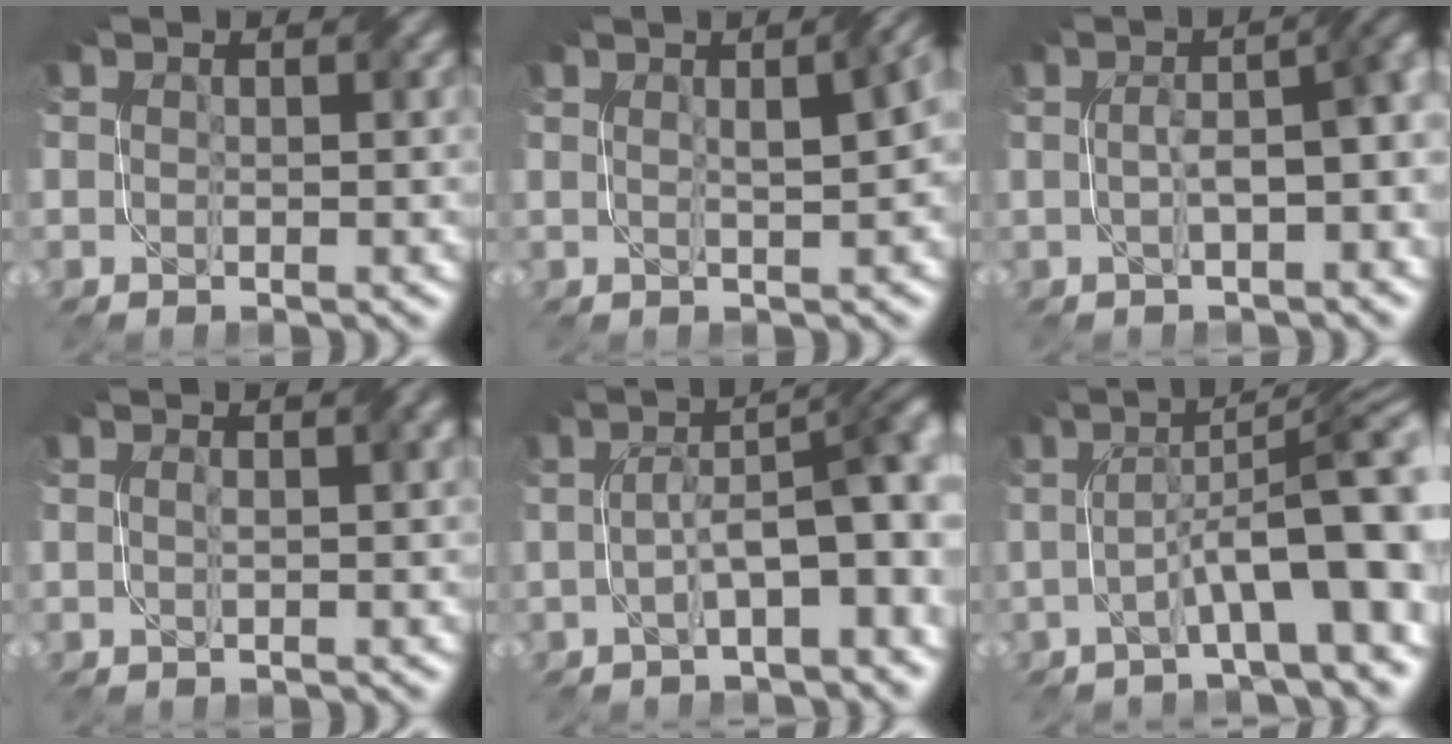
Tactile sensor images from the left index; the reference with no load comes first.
{"total": 5.3, "force": [1.1, 1.6, 5.0], "torque": [-0.040, 0.020, 0.015]}
{"total": 6.4, "force": [-0.6, 2.1, 6.0], "torque": [-0.083, 0.011, -0.005]}
{"total": 1.3, "force": [0.3, 0.2, 1.2], "torque": [-0.020, 0.007, 0.004]}
{"total": 8.3, "force": [-0.8, 2.9, 7.7], "torque": [-0.120, 0.016, -0.014]}
{"total": 9.2, "force": [-1.7, 1.9, 8.8], "torque": [-0.126, 0.021, -0.035]}